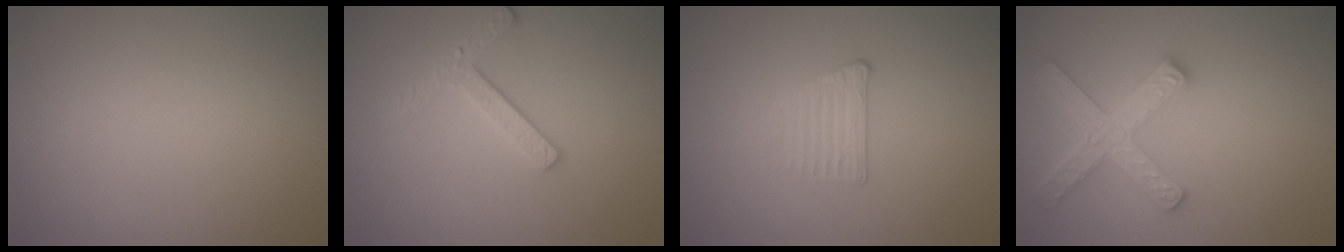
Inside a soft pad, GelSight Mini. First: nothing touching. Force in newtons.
{"total": 2.4, "press": 2.3, "slide": 0.9}
{"total": 1.3, "press": 0.8, "slide": 1.0}
{"total": 4.2, "press": 3.9, "slide": 1.7}